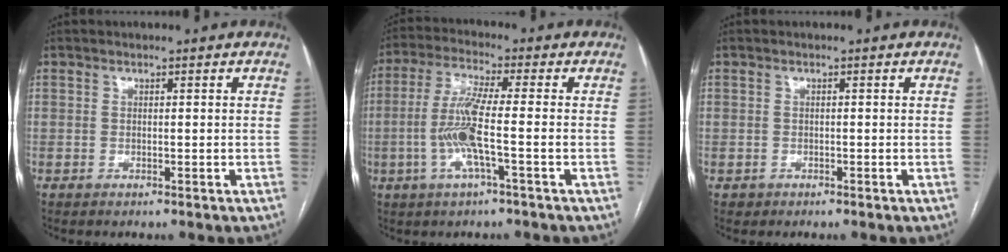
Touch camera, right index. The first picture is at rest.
{"total": 8.6, "force": [-1.9, -0.1, 8.4], "torque": [-0.175, 0.000, -0.042]}
{"total": 0.8, "force": [-0.4, 0.7, -0.1], "torque": [-0.001, 0.005, -0.007]}